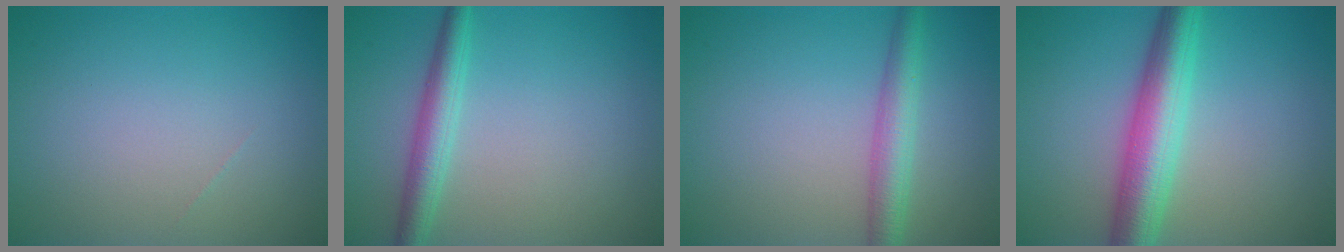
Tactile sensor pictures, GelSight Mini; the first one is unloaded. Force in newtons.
{"total": 3.0, "press": 3.0, "slide": 0.1}
{"total": 3.4, "press": 3.4, "slide": 0.2}
{"total": 6.3, "press": 6.3, "slide": 0.1}